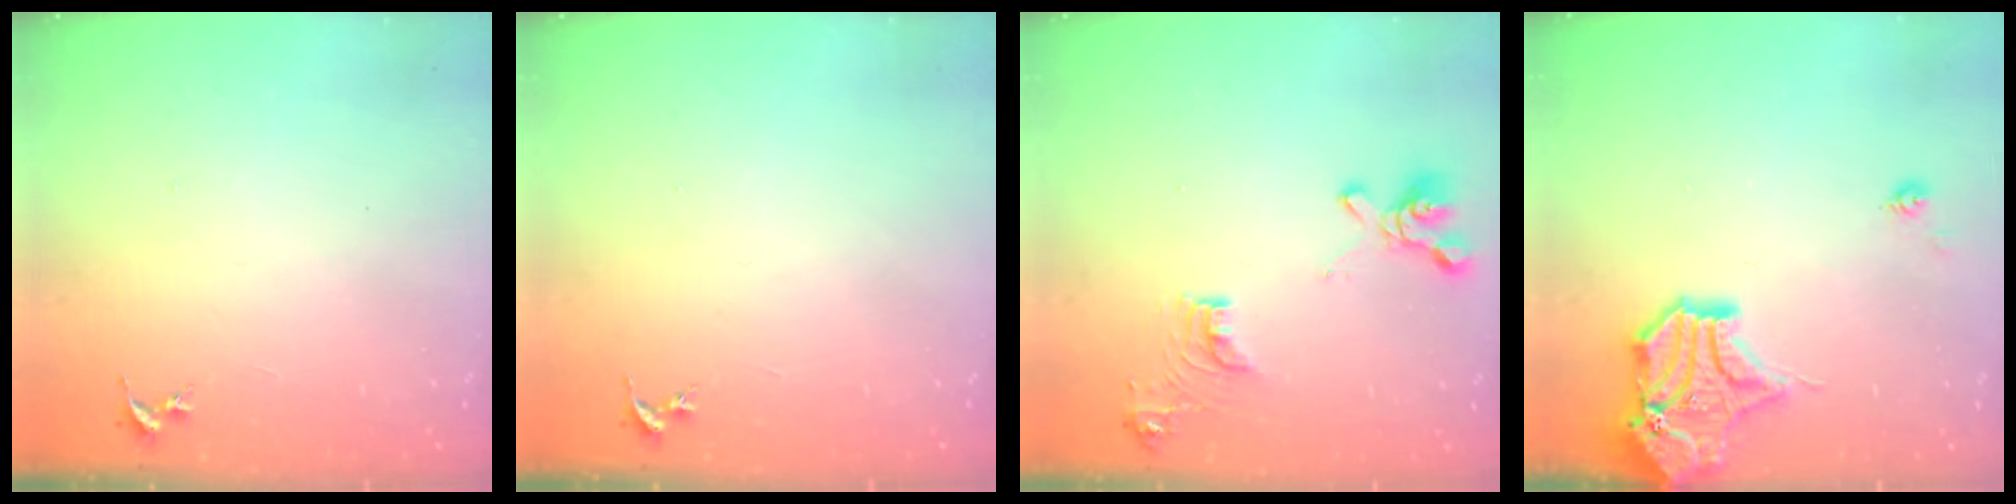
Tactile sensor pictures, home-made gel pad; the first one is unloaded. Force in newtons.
{"total": 0.0}
{"total": 14.5, "press": 14.4, "slide": 1.7}
{"total": 15.6, "press": 15.4, "slide": 2.4}